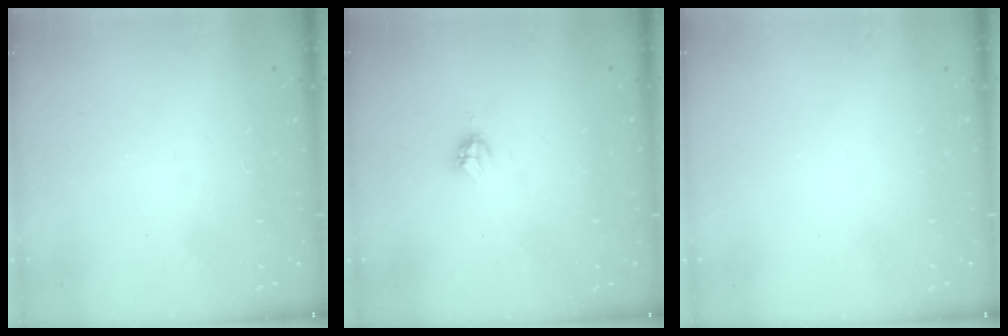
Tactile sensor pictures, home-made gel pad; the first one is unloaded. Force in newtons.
{"total": 3.3, "press": 3.3, "slide": 0.5}
{"total": 0.0}